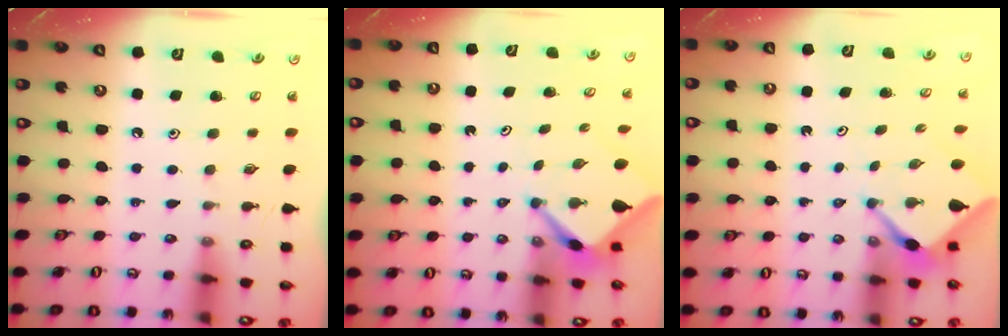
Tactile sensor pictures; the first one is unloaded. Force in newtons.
{"total": 3.5, "press": 3.5, "slide": 0.2}
{"total": 2.3, "press": 2.3, "slide": 0.3}